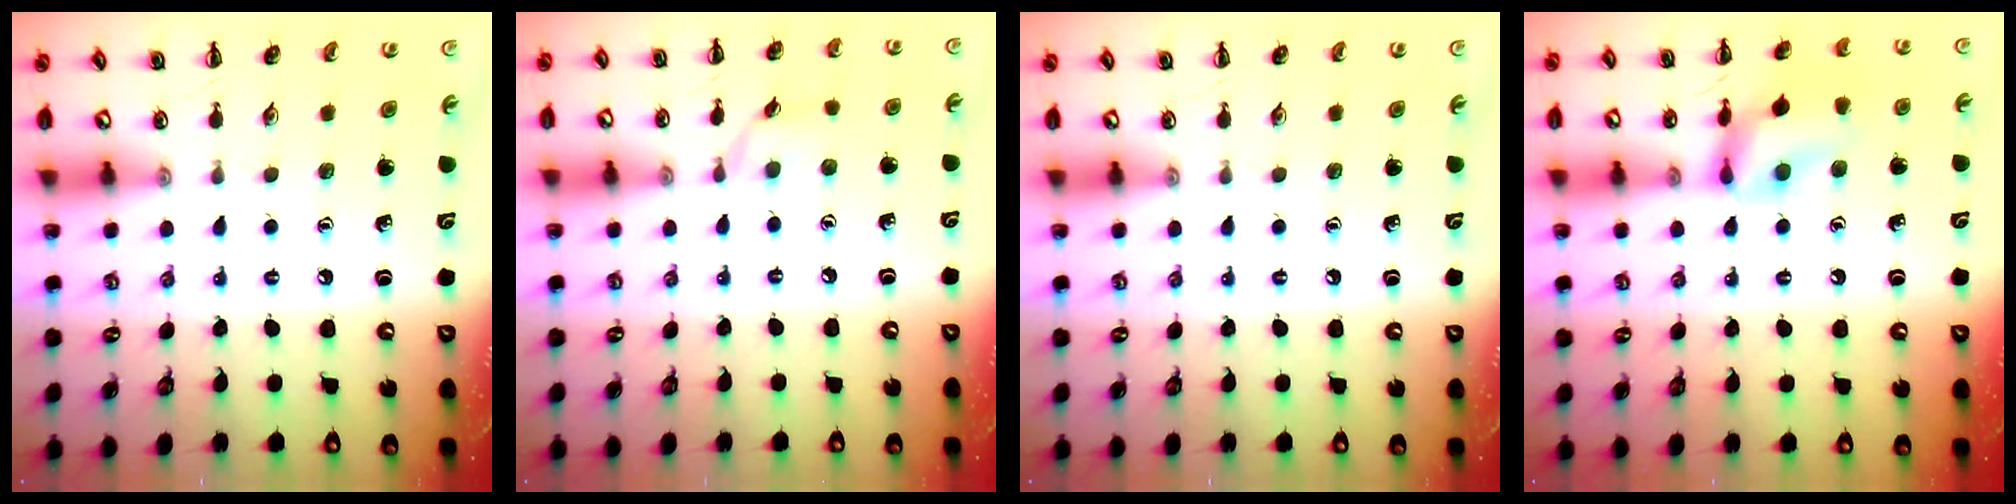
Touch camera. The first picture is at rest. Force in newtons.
{"total": 6.0, "press": 6.0, "slide": 0.6}
{"total": 0.0}
{"total": 12.9, "press": 12.9, "slide": 0.8}